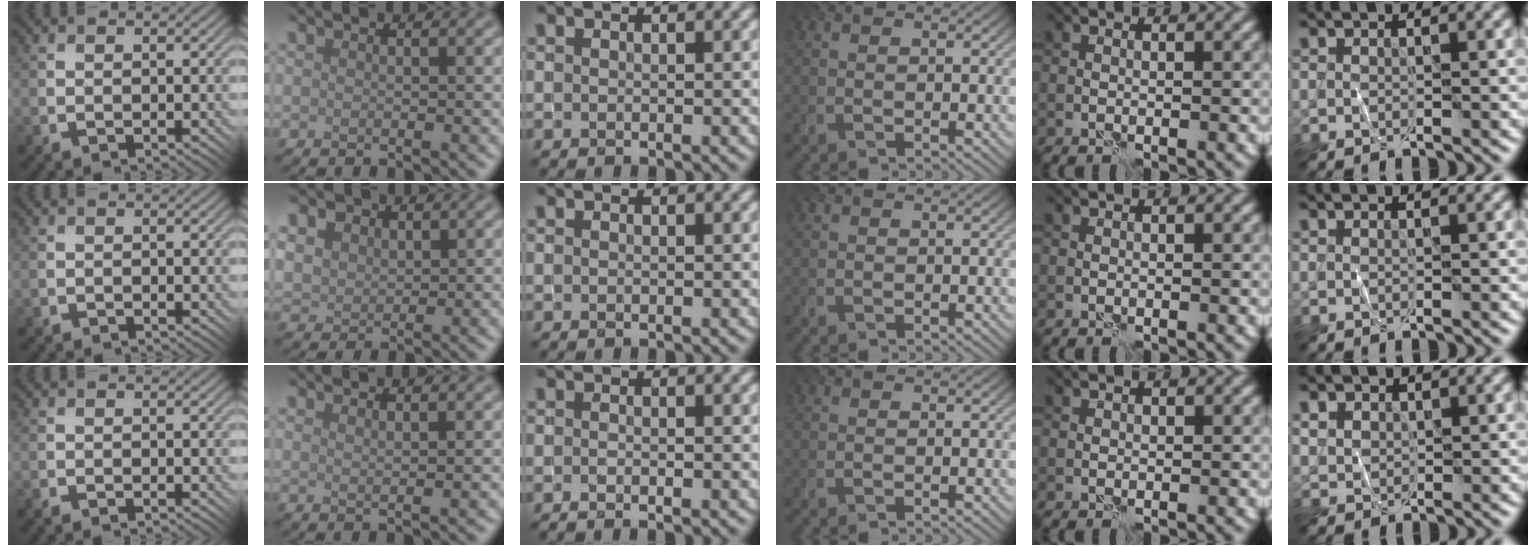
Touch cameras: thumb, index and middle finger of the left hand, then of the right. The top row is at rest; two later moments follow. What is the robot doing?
{"motion": "fold", "object": "shorts"}